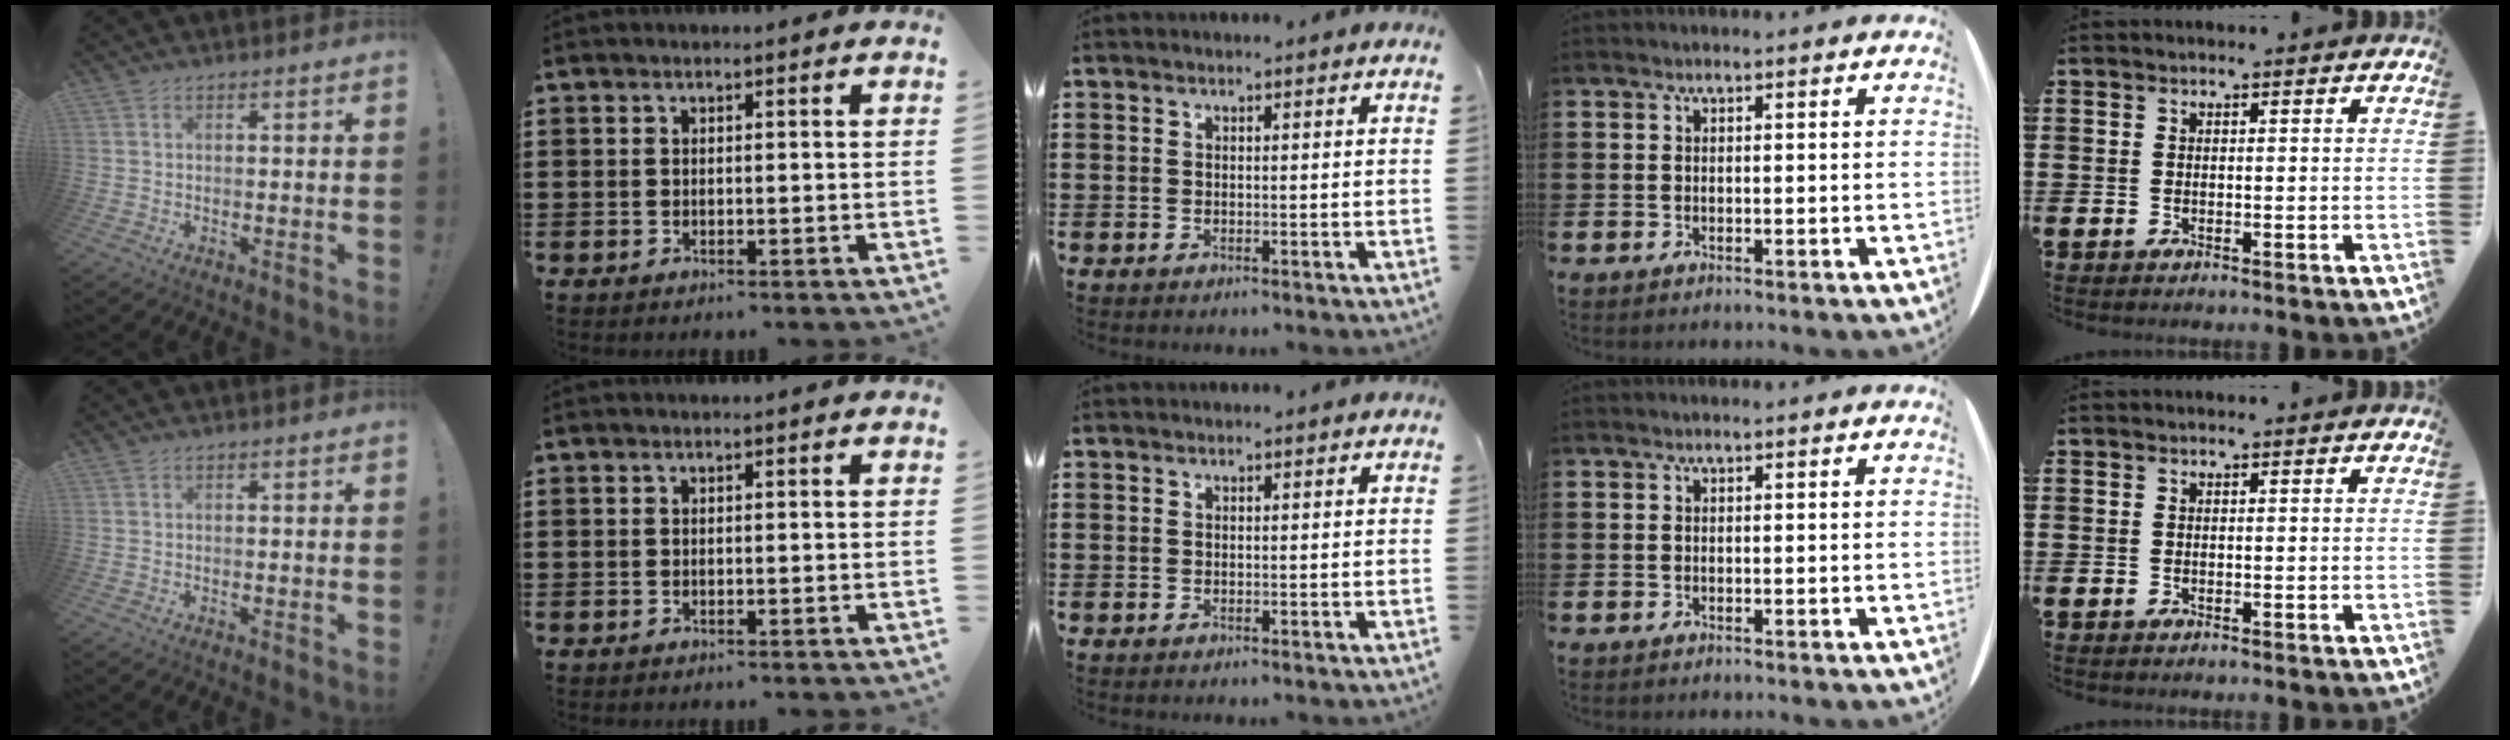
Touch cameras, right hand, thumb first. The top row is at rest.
{}